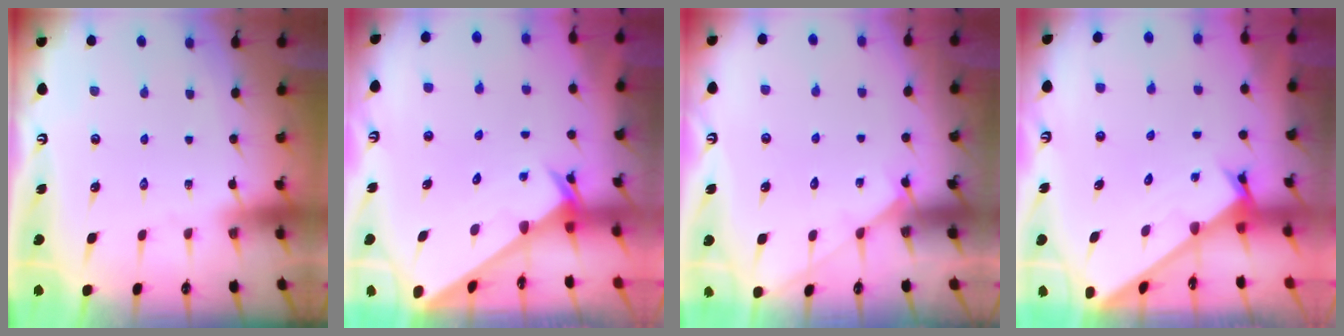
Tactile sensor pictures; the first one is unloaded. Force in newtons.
{"total": 2.0, "press": 2.0, "slide": 0.2}
{"total": 2.6, "press": 2.6, "slide": 0.3}
{"total": 1.6, "press": 1.6, "slide": 0.1}